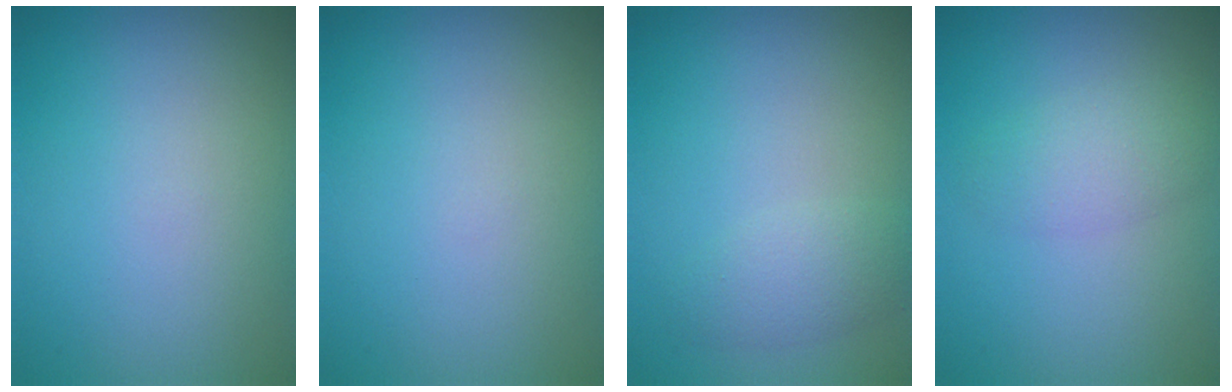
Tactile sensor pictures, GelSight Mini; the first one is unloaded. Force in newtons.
{"total": 0.0}
{"total": 2.1, "press": 2.1, "slide": 0.2}
{"total": 2.6, "press": 2.6, "slide": 0.2}